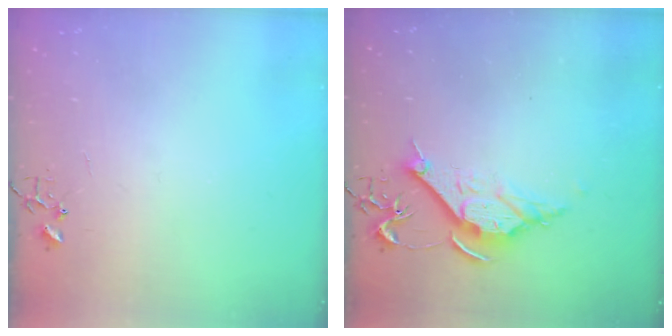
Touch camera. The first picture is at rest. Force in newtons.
{"total": 10.7, "press": 10.7, "slide": 0.7}